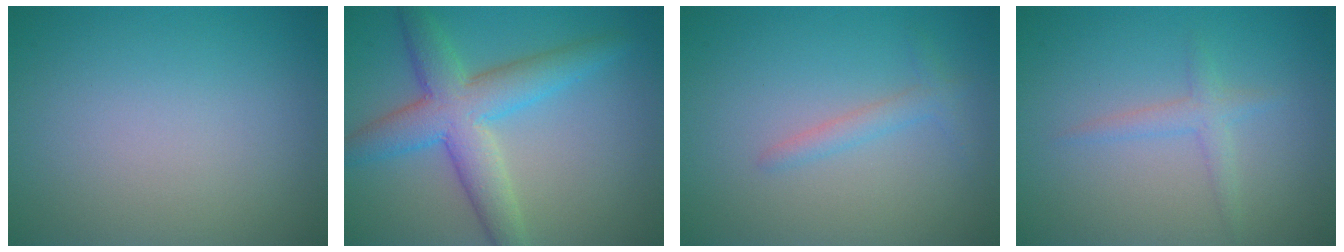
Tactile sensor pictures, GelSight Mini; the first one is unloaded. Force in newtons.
{"total": 6.4, "press": 6.4, "slide": 0.2}
{"total": 1.4, "press": 1.4, "slide": 0.1}
{"total": 1.6, "press": 1.6, "slide": 0.0}